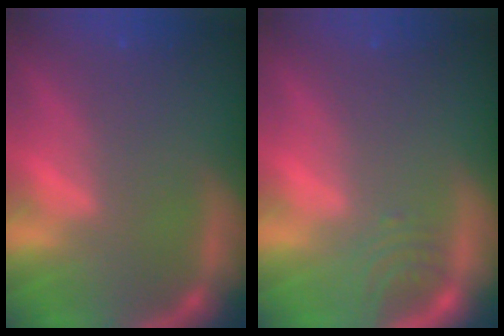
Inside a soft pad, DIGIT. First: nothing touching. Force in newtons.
{"total": 2.0}